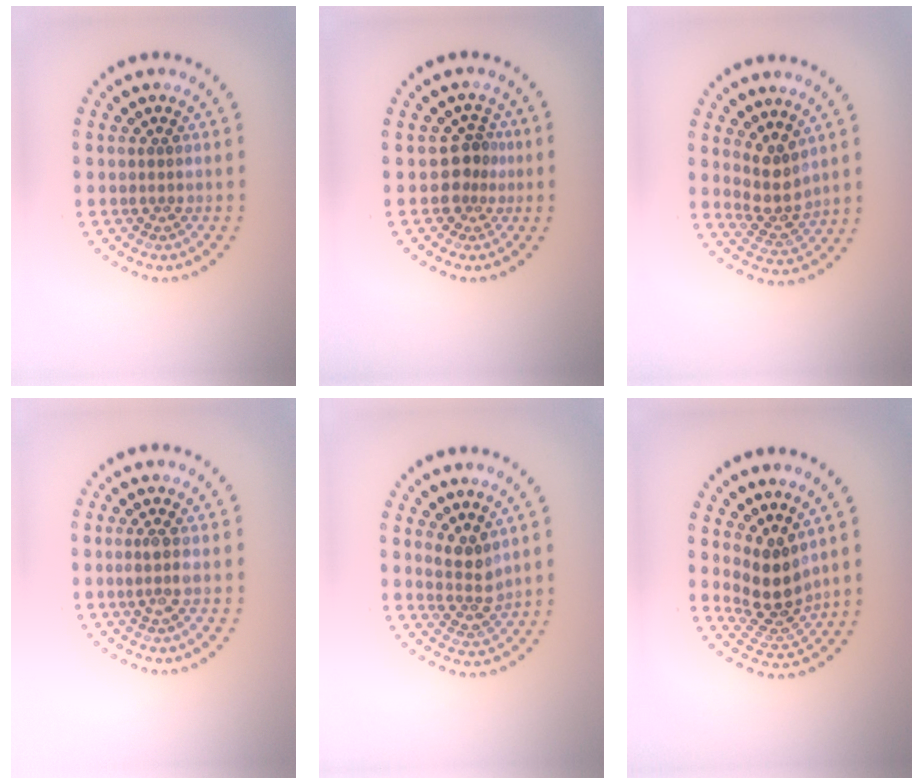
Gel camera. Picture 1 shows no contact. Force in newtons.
{"total": 2.3, "press": 1.8, "slide": 1.4}
{"total": 3.0, "press": 2.3, "slide": 1.9}
{"total": 1.3, "press": 1.1, "slide": 0.8}
{"total": 2.6, "press": 2.1, "slide": 1.5}
{"total": 3.9, "press": 3.1, "slide": 2.4}